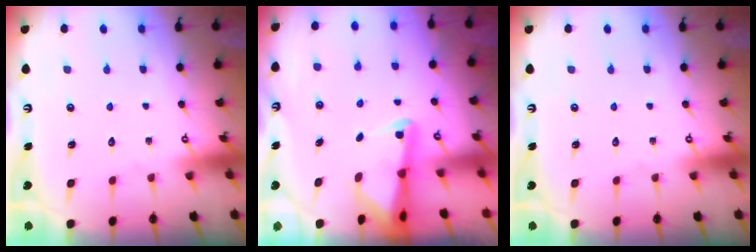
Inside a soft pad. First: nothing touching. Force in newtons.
{"total": 2.5, "press": 2.5, "slide": 0.5}
{"total": 0.0}